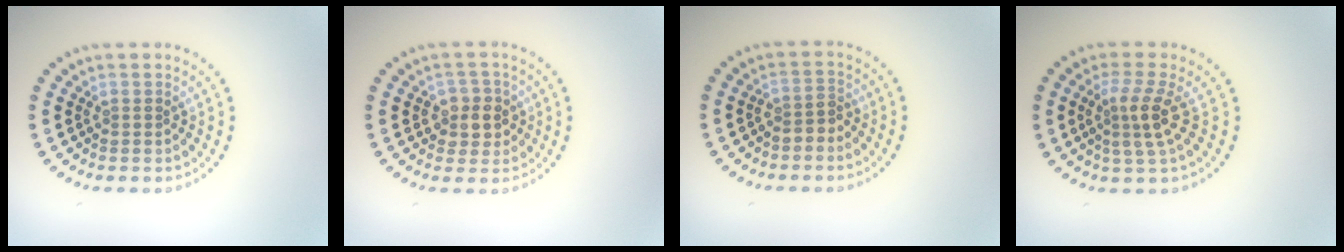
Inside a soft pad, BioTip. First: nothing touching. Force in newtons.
{"total": 2.7, "press": 2.5, "slide": 1.0}
{"total": 1.4, "press": 1.2, "slide": 0.8}
{"total": 2.9, "press": 2.4, "slide": 1.7}